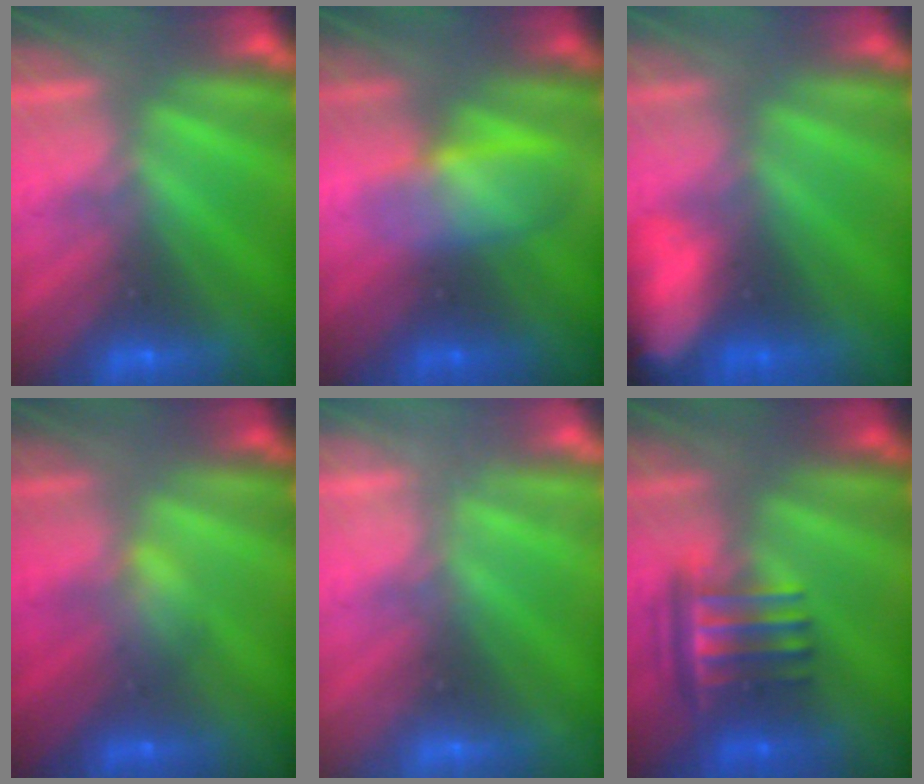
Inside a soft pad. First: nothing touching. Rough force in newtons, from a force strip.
{"total": 3.0}
{"total": 8.3}
{"total": 2.7}
{"total": 2.1}
{"total": 3.7}